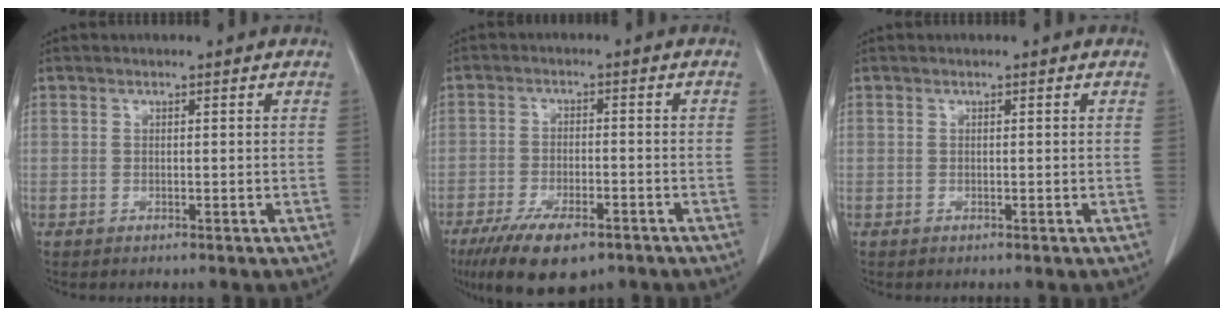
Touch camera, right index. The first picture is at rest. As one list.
[{"total": 10.6, "force": [-7.1, 3.6, 7.0], "torque": [-0.116, -0.014, -0.114]}, {"total": 0.0}]